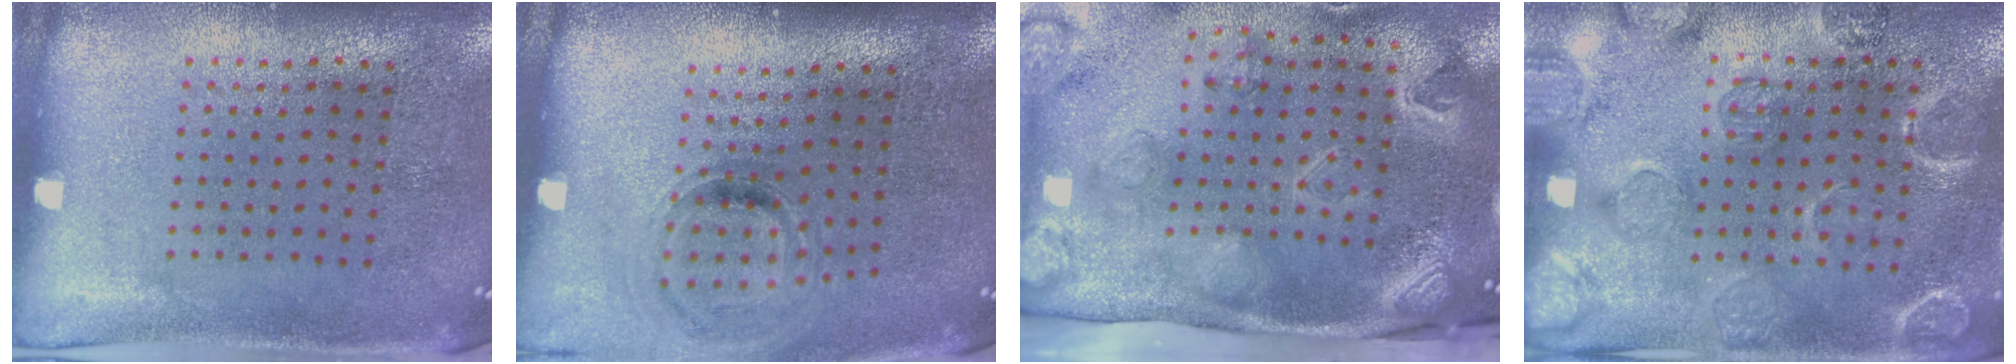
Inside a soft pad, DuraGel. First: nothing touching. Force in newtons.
{"total": 0.9, "press": 0.8, "slide": 0.3}
{"total": 3.3, "press": 3.2, "slide": 1.0}
{"total": 2.3, "press": 2.1, "slide": 0.9}